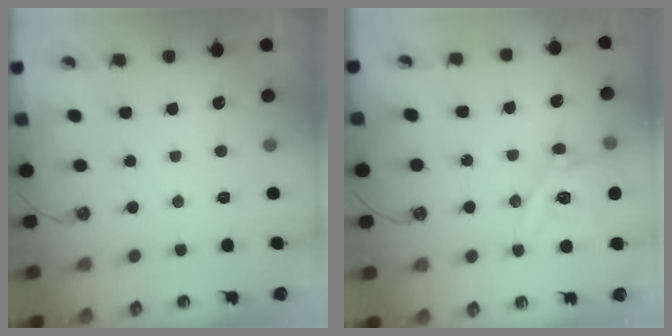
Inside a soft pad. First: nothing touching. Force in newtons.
{"total": 16.2, "press": 16.0, "slide": 2.4}